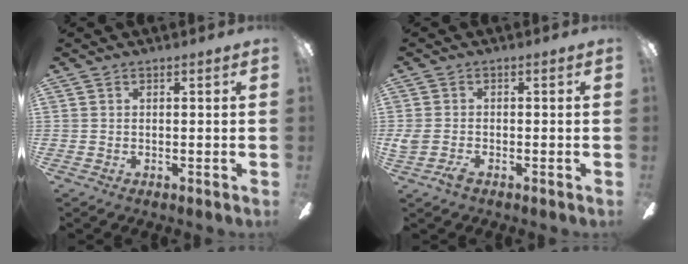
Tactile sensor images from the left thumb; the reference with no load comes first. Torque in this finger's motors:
{"motor_torque": [0.02, 0.03, 0.34, -0.34, 0.00]}